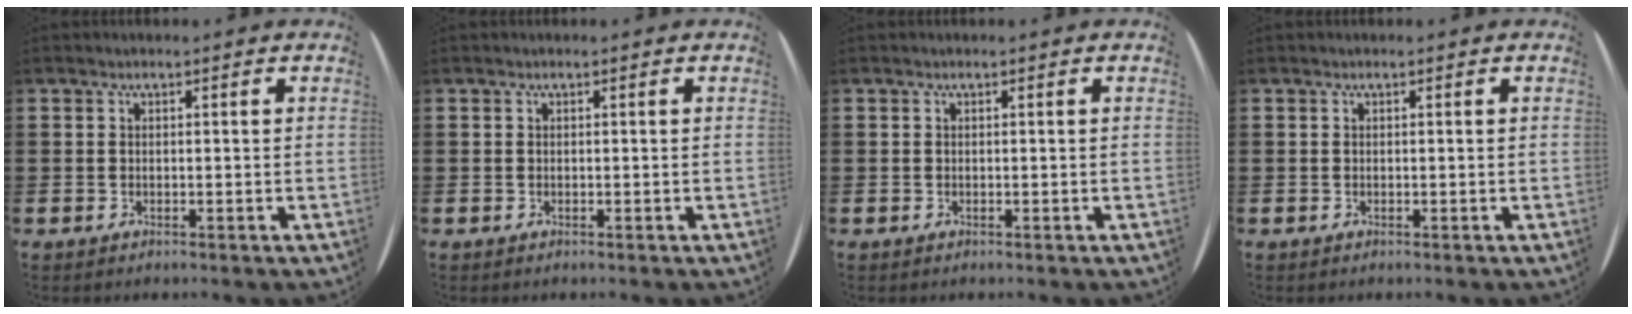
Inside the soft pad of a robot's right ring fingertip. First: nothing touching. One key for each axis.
{"total": 0.0}
{"total": 0.0}
{"total": 0.0}